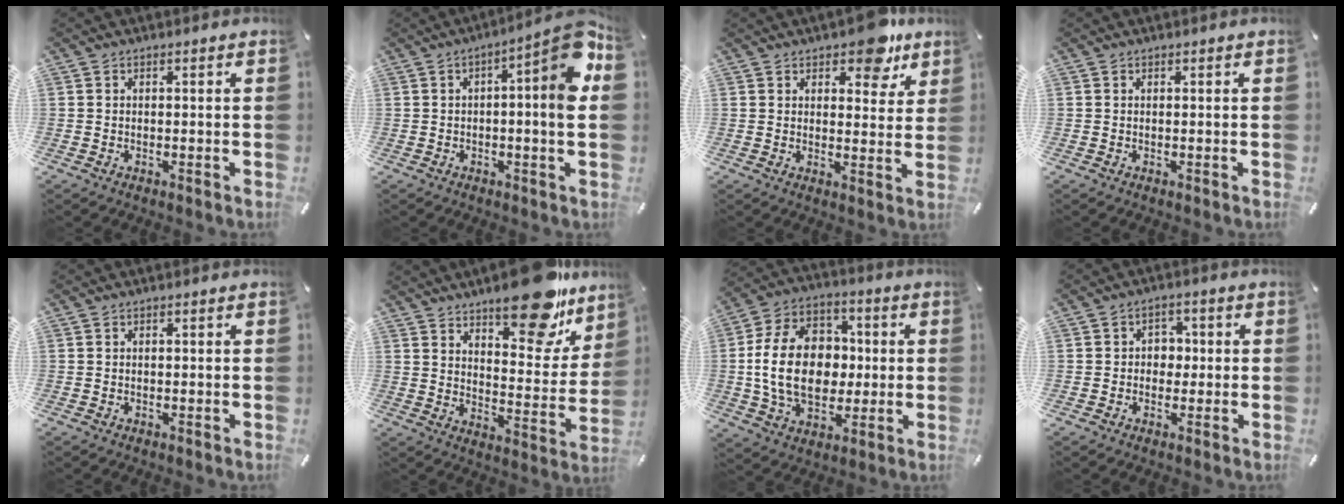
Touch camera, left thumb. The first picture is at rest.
{"total": 11.0, "force": [2.5, 1.2, 10.6], "torque": [-0.136, -0.035, 0.031]}
{"total": 9.3, "force": [6.8, 4.5, 4.5], "torque": [-0.036, -0.046, 0.114]}
{"total": 0.0}
{"total": 0.5, "force": [-0.1, 0.3, 0.4], "torque": [-0.008, 0.000, -0.003]}
{"total": 18.8, "force": [14.2, 7.3, 10.0], "torque": [-0.122, -0.108, 0.235]}
{"total": 18.5, "force": [-0.4, 13.9, 12.2], "torque": [-0.253, 0.013, -0.009]}
{"total": 4.4, "force": [-0.6, 4.0, 1.8], "torque": [-0.026, 0.008, -0.016]}